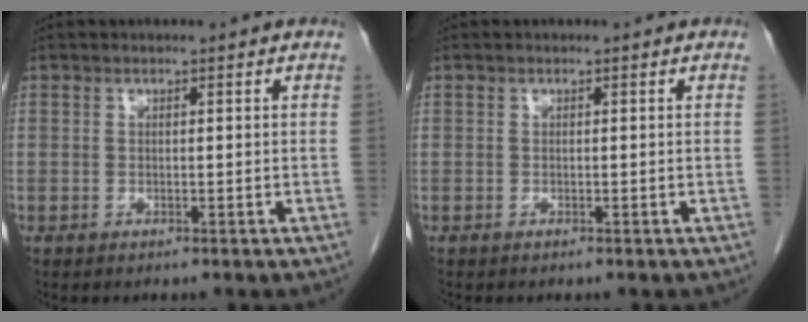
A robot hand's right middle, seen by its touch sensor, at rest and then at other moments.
{"total": 0.0}